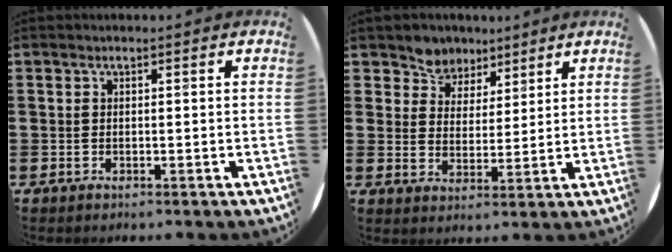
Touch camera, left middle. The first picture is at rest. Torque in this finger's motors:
{"motor_torque": [0.09, -0.04, 0.03, 0.00]}